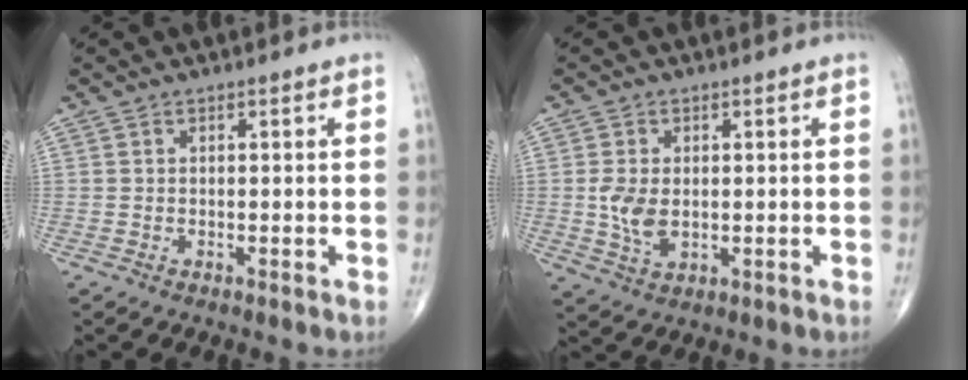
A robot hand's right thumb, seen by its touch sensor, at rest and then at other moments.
{"total": 5.9, "force": [0.0, 3.6, 4.6], "torque": [-0.094, -0.009, 0.006]}